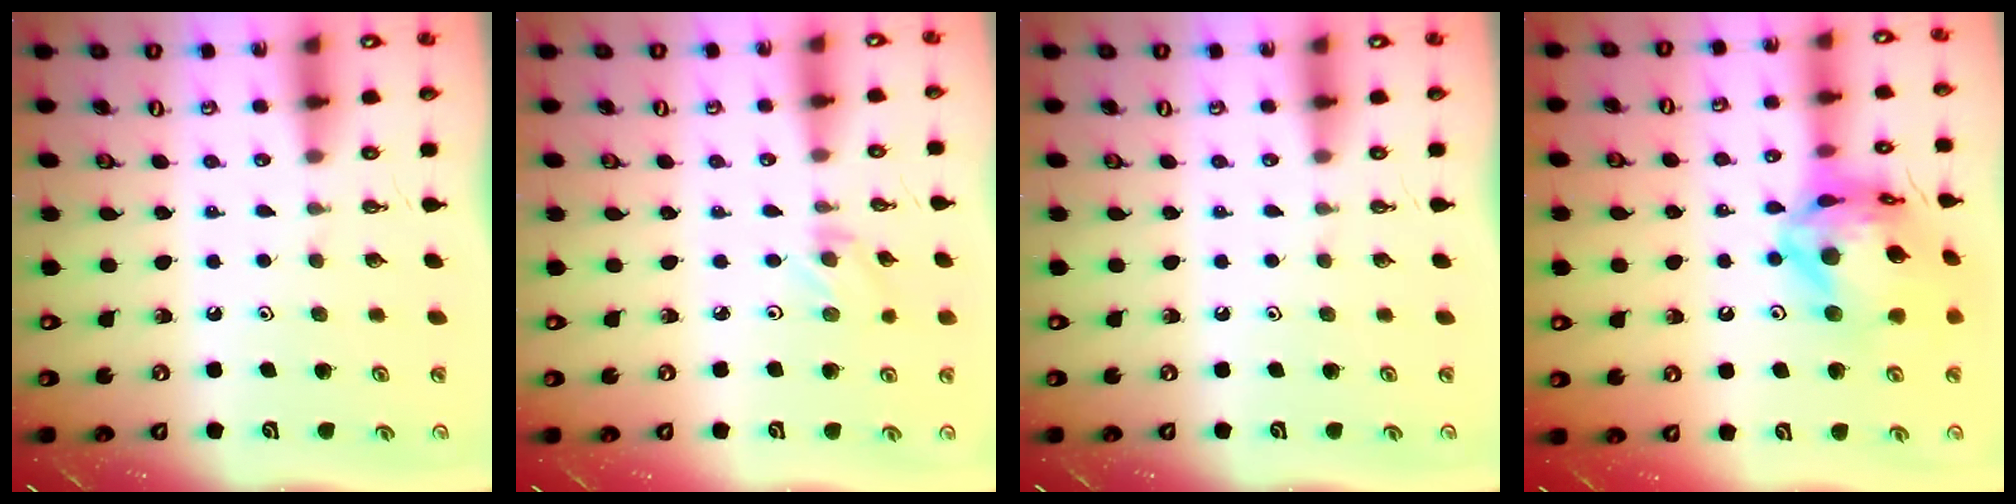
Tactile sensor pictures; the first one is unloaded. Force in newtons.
{"total": 1.2, "press": 1.1, "slide": 0.2}
{"total": 0.0}
{"total": 19.2, "press": 19.1, "slide": 2.1}